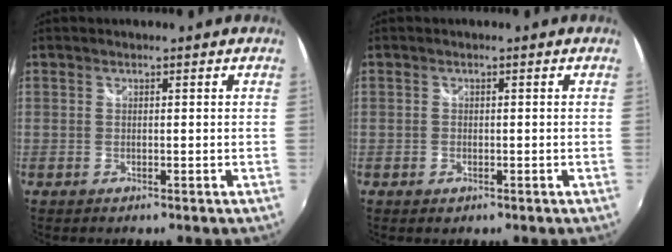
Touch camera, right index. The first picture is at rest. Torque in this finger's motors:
{"motor_torque": [0.03, 0.01, -0.01, 0.00]}